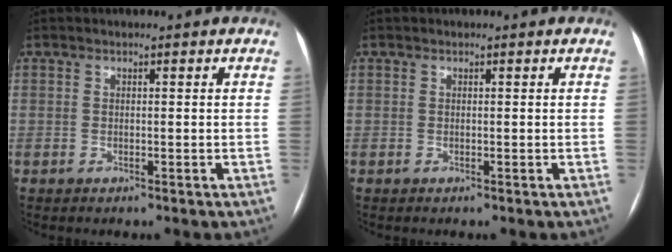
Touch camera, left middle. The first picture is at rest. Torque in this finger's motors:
{"motor_torque": [0.00, 0.00, 0.00, 0.00]}